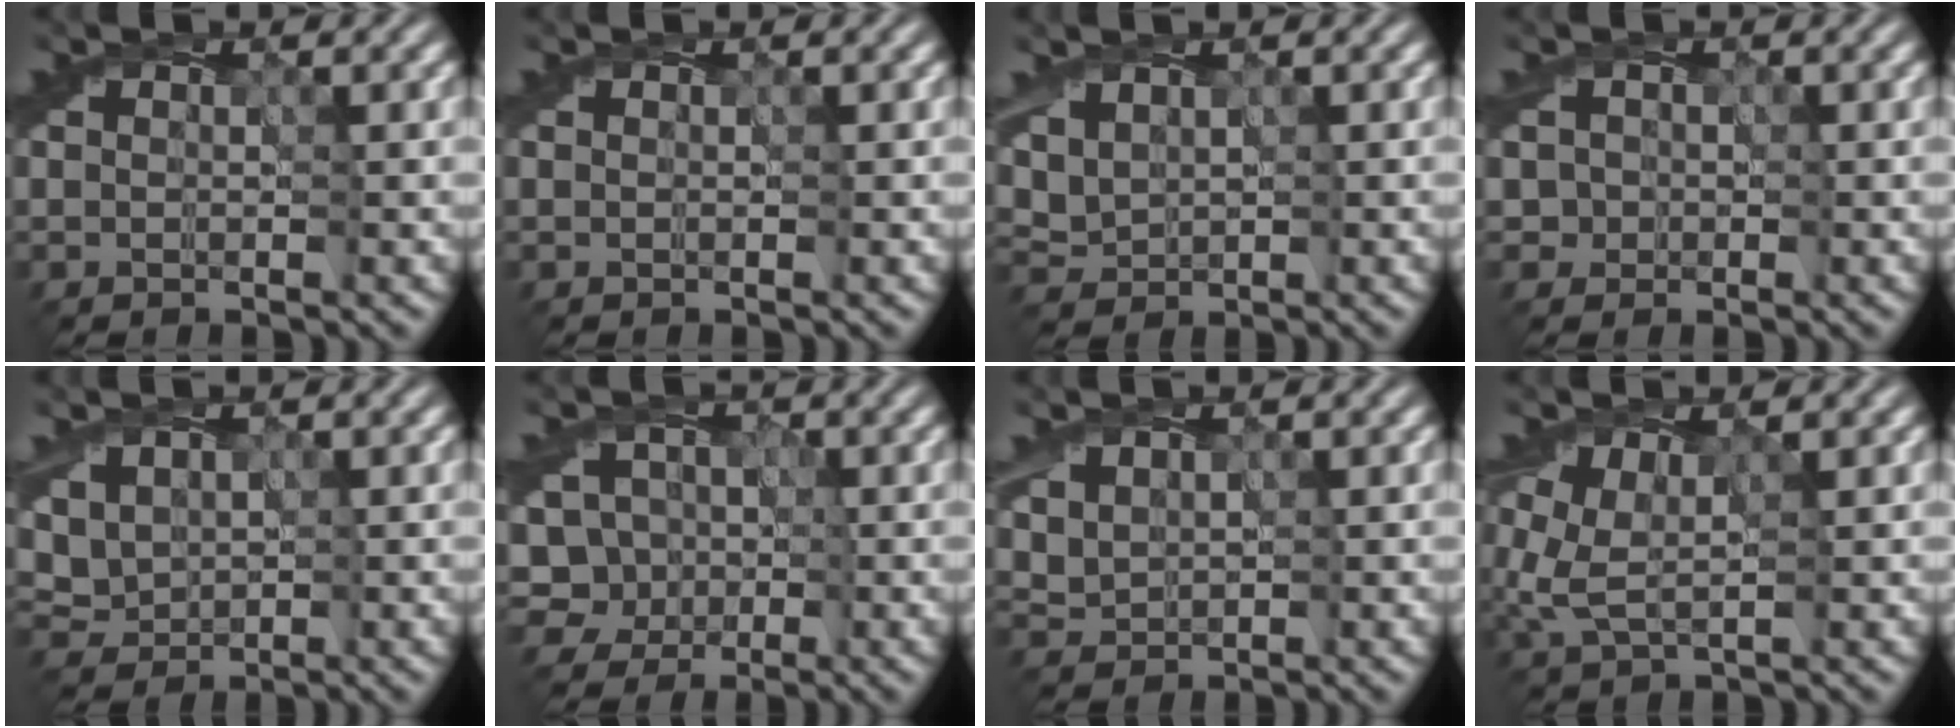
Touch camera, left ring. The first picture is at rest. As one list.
[{"total": 0.0}, {"total": 2.6, "force": [1.7, 1.7, 1.0], "torque": [-0.038, 0.005, 0.046]}, {"total": 1.3, "force": [-0.1, 1.3, -0.3], "torque": [0.030, 0.009, -0.012]}, {"total": 3.0, "force": [1.5, 2.3, 1.3], "torque": [-0.042, 0.006, 0.041]}, {"total": 5.5, "force": [0.3, 5.1, 2.0], "torque": [-0.019, 0.042, -0.034]}, {"total": 2.4, "force": [1.7, 1.5, 0.8], "torque": [-0.032, 0.008, 0.042]}, {"total": 2.4, "force": [0.9, 1.2, 1.9], "torque": [-0.055, 0.003, 0.016]}]